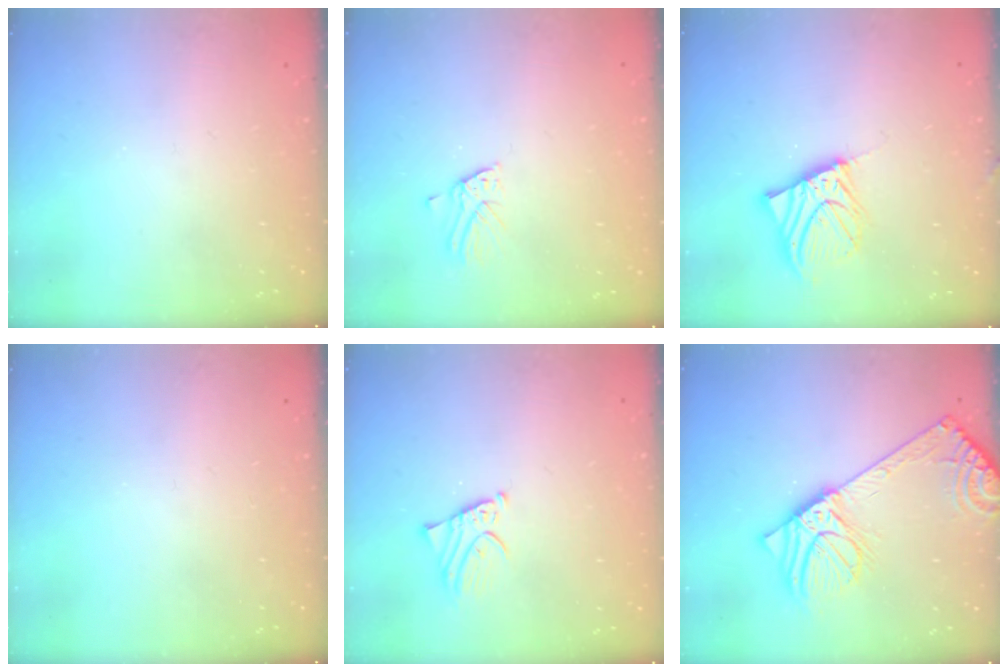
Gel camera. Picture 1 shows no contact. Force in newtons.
{"total": 1.7, "press": 1.7, "slide": 0.1}
{"total": 9.6, "press": 9.4, "slide": 1.6}
{"total": 0.0}
{"total": 2.4, "press": 2.4, "slide": 0.2}
{"total": 16.5, "press": 16.1, "slide": 3.6}